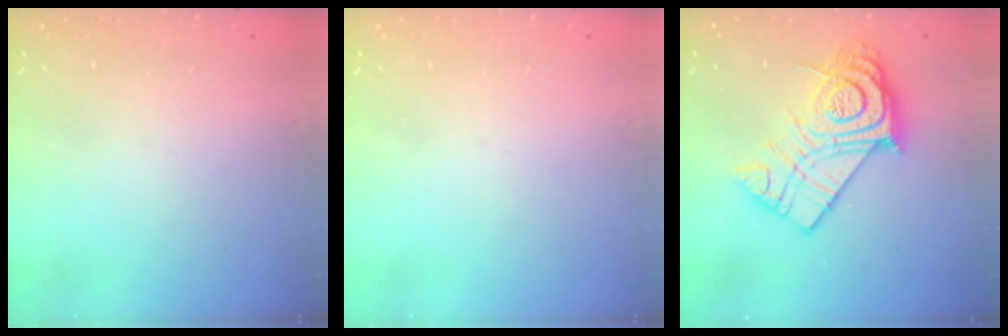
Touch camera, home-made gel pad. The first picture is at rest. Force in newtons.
{"total": 0.0}
{"total": 20.8, "press": 20.7, "slide": 1.6}